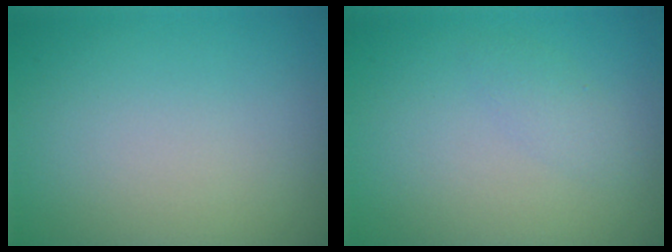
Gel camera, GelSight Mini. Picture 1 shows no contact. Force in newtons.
{"total": 1.3, "press": 1.3, "slide": 0.0}